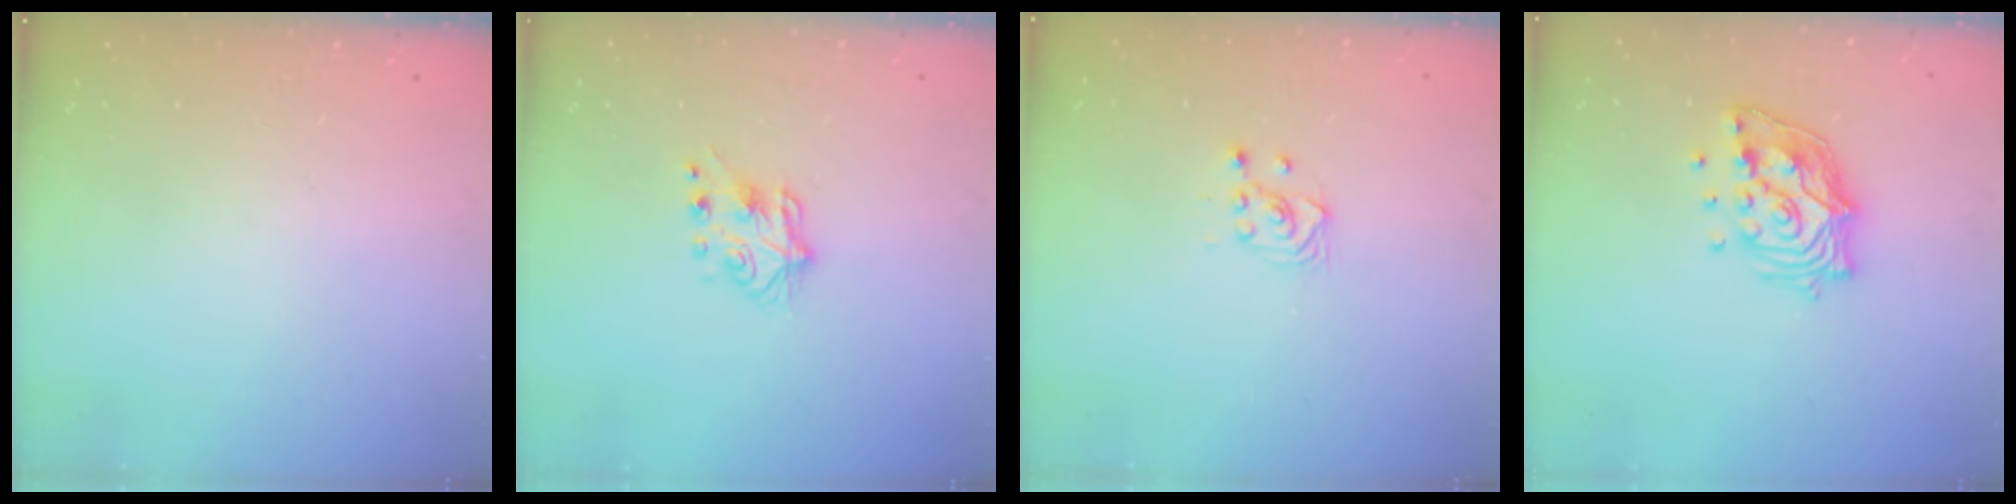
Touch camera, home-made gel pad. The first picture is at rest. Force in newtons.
{"total": 6.5, "press": 6.5, "slide": 0.6}
{"total": 3.5, "press": 3.2, "slide": 1.5}
{"total": 13.4, "press": 13.3, "slide": 1.3}